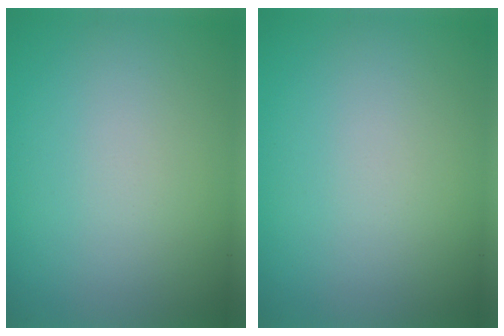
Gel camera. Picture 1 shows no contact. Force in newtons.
{"total": 0.0}